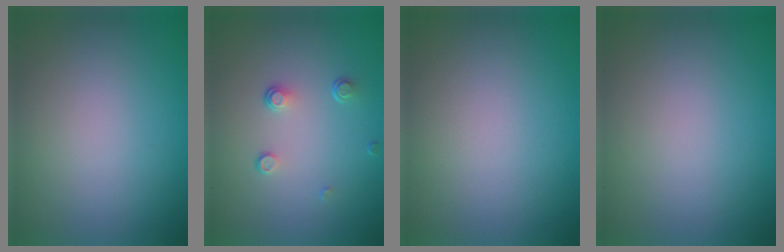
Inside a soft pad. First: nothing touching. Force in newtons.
{"total": 1.4, "press": 0.8, "slide": 1.2}
{"total": 0.0}
{"total": 0.0}